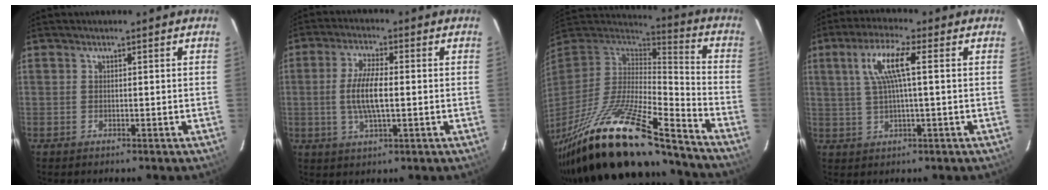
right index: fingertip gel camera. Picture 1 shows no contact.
{"total": 7.6, "force": [-0.5, 2.2, 7.3], "torque": [-0.146, -0.001, -0.009]}
{"total": 28.8, "force": [-21.3, 5.6, 18.6], "torque": [-0.333, -0.060, -0.358]}
{"total": 7.8, "force": [1.9, 0.9, 7.5], "torque": [-0.142, 0.008, 0.039]}